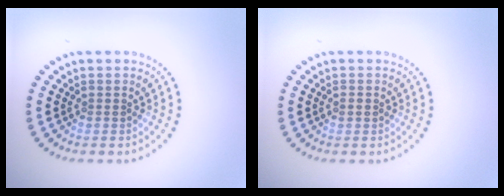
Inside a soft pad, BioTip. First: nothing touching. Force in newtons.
{"total": 0.9, "press": 0.9, "slide": 0.0}